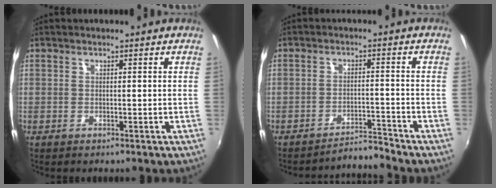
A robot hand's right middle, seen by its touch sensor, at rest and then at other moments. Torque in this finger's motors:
{"motor_torque": [-0.04, -0.21, -0.10, 0.00]}